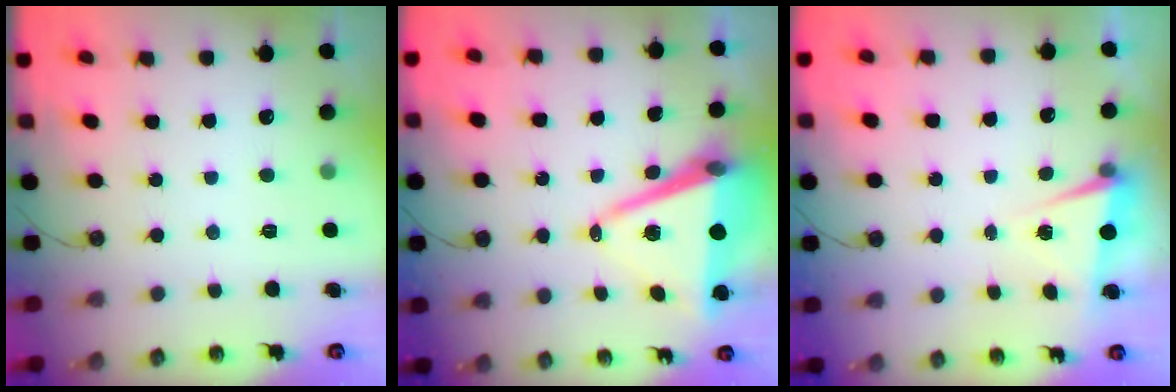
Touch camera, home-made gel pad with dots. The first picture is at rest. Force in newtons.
{"total": 12.4, "press": 11.7, "slide": 4.1}
{"total": 1.9, "press": 1.4, "slide": 1.3}